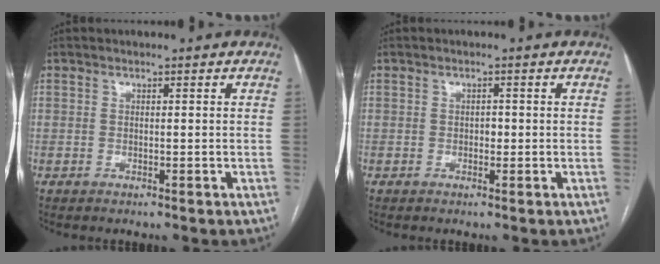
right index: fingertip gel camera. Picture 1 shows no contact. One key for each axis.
{"total": 1.0, "fx": -0.1, "fy": 0.7, "fz": 0.7, "tx": -0.008, "ty": 0.003, "tz": -0.003}